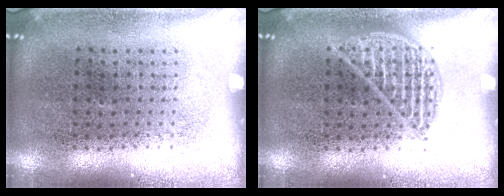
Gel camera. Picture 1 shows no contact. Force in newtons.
{"total": 1.0, "press": 1.0, "slide": 0.1}